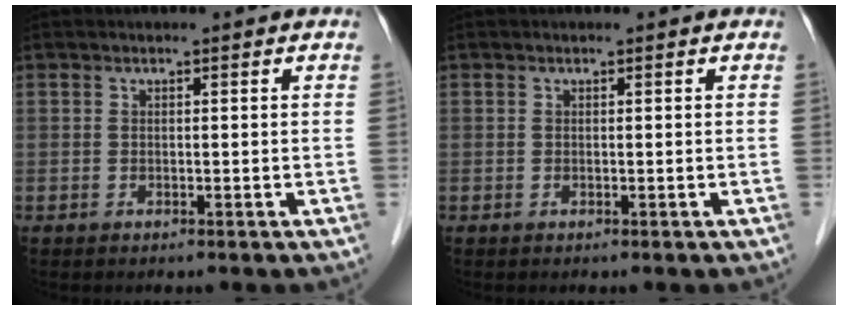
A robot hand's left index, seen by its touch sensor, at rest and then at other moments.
{"total": 0.0}